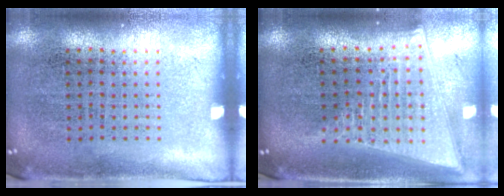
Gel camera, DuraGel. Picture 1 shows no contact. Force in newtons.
{"total": 2.1, "press": 1.8, "slide": 1.1}